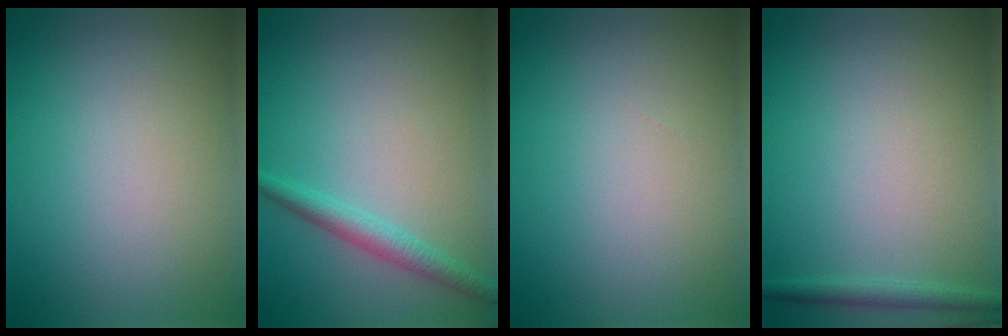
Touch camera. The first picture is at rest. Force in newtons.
{"total": 2.2, "press": 2.2, "slide": 0.0}
{"total": 0.0}
{"total": 1.4, "press": 1.4, "slide": 0.1}